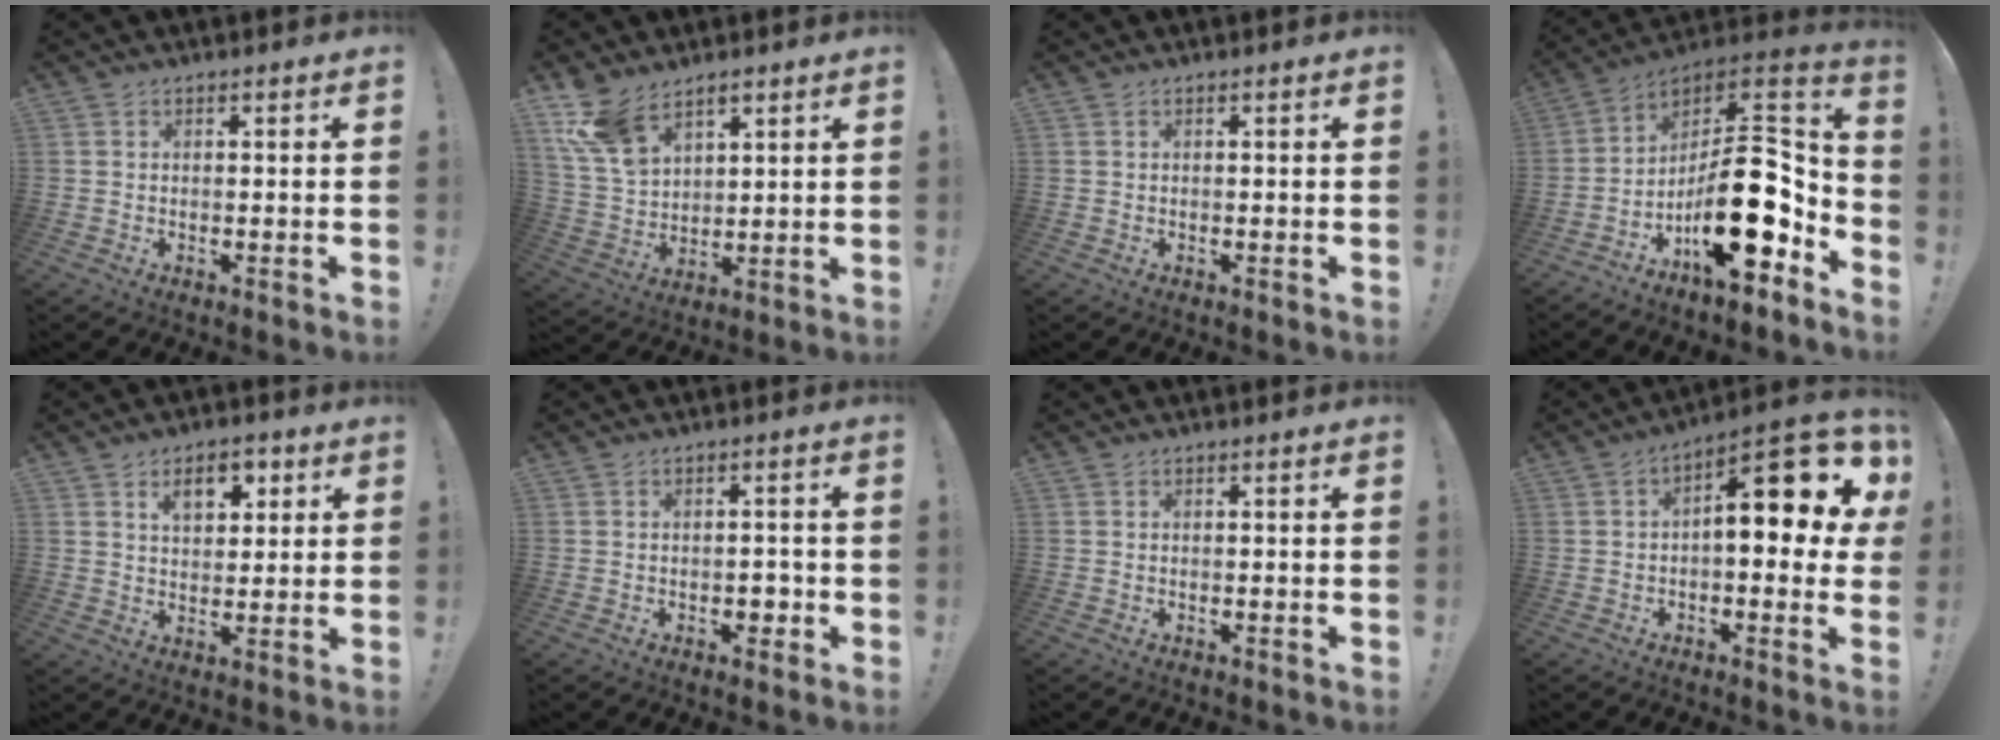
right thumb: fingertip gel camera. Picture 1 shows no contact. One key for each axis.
{"total": 12.3, "fx": 8.3, "fy": 6.7, "fz": 6.2, "tx": -0.132, "ty": -0.040, "tz": 0.164}
{"total": 0.0}
{"total": 22.0, "fx": -5.7, "fy": 9.7, "fz": 19.0, "tx": -0.298, "ty": 0.023, "tz": -0.084}
{"total": 7.9, "fx": 3.5, "fy": 4.8, "fz": 5.2, "tx": -0.064, "ty": -0.003, "tz": 0.059}
{"total": 3.1, "fx": -1.2, "fy": 2.1, "fz": 1.8, "tx": -0.017, "ty": 0.000, "tz": -0.023}
{"total": 0.0}
{"total": 15.2, "fx": 3.3, "fy": 6.0, "fz": 13.6, "tx": -0.184, "ty": -0.017, "tz": 0.049}